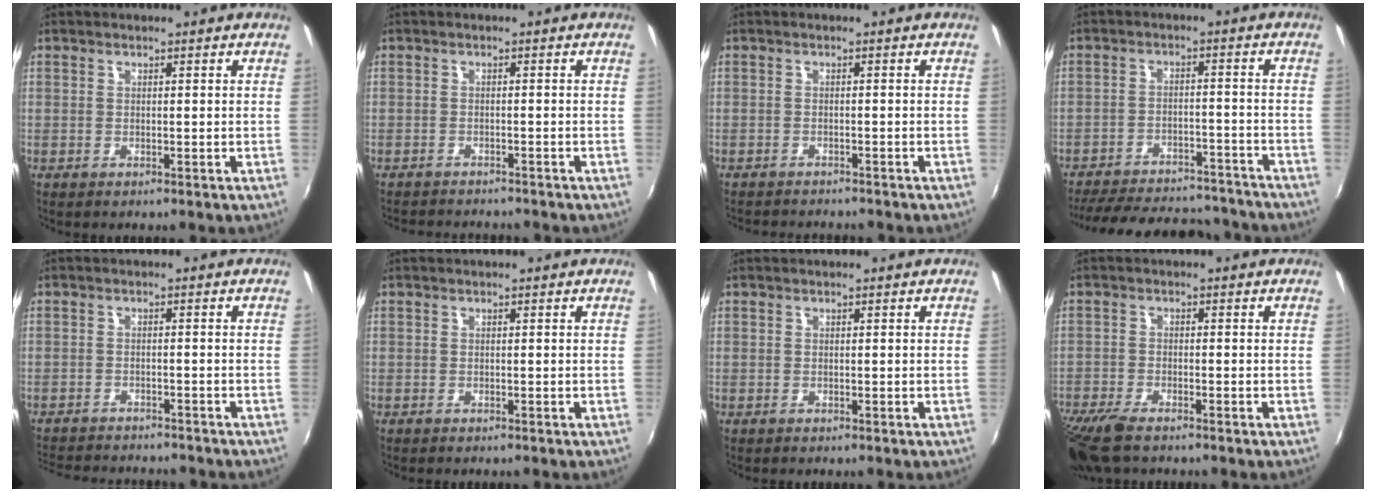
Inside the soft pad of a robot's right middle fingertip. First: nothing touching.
{"total": 6.2, "force": [-5.8, 1.1, 1.7], "torque": [-0.047, -0.014, -0.086]}
{"total": 5.0, "force": [-4.8, 0.9, 1.4], "torque": [-0.040, -0.013, -0.071]}
{"total": 24.3, "force": [-21.2, 7.6, 9.1], "torque": [-0.189, 0.015, -0.270]}
{"total": 11.5, "force": [-10.4, 2.8, 4.0], "torque": [-0.098, -0.012, -0.155]}
{"total": 0.0}
{"total": 0.0}
{"total": 9.1, "force": [-7.0, 2.6, 5.1], "torque": [-0.134, -0.042, -0.135]}